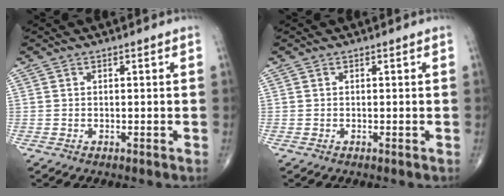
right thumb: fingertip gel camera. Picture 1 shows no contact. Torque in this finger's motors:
{"motor_torque": [-0.47, 0.25, -0.03, 0.28, 0.06]}